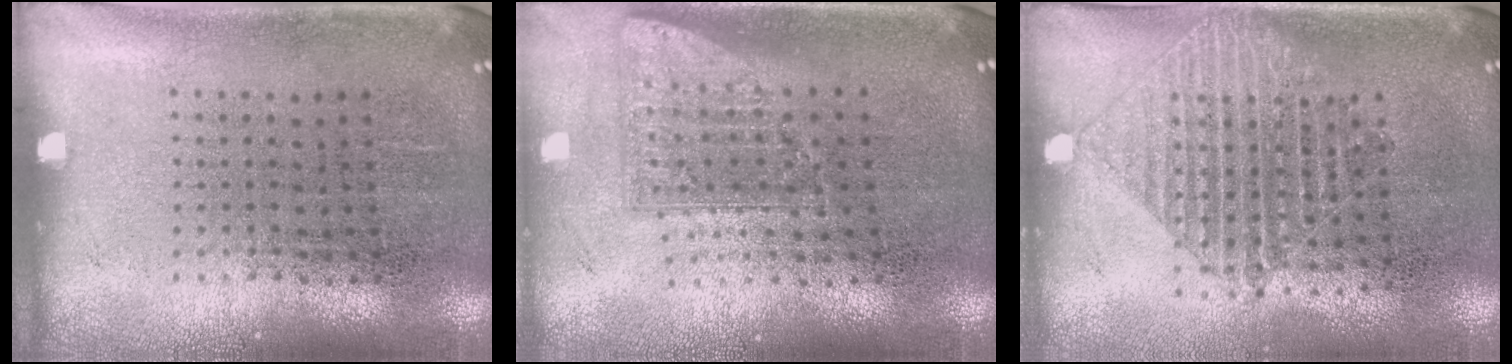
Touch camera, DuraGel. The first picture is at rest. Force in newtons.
{"total": 1.7, "press": 1.3, "slide": 1.0}
{"total": 1.3, "press": 1.1, "slide": 0.6}